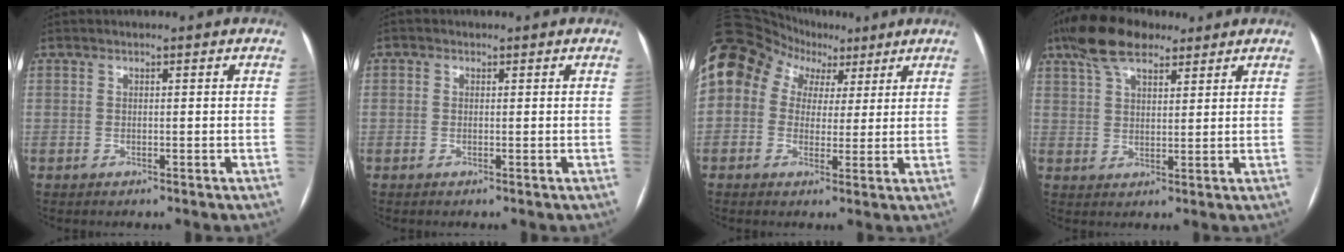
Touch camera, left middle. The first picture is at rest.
{"total": 0.7, "force": [-0.1, -0.2, -0.6], "torque": [0.013, -0.006, -0.004]}
{"total": 14.4, "force": [6.2, 11.2, 6.5], "torque": [-0.140, 0.078, 0.106]}
{"total": 9.2, "force": [6.6, 3.6, 5.4], "torque": [-0.110, 0.029, 0.118]}